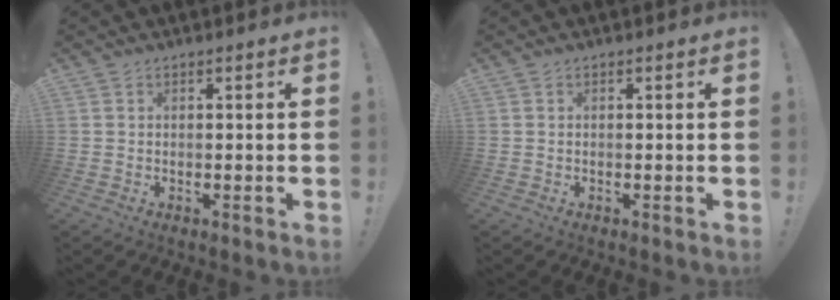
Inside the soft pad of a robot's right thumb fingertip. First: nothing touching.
{"total": 0.0}